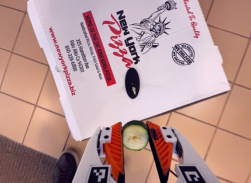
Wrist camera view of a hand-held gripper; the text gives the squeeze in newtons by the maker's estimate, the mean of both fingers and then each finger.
{"total": 8.2, "left": 8.6, "right": 7.9}